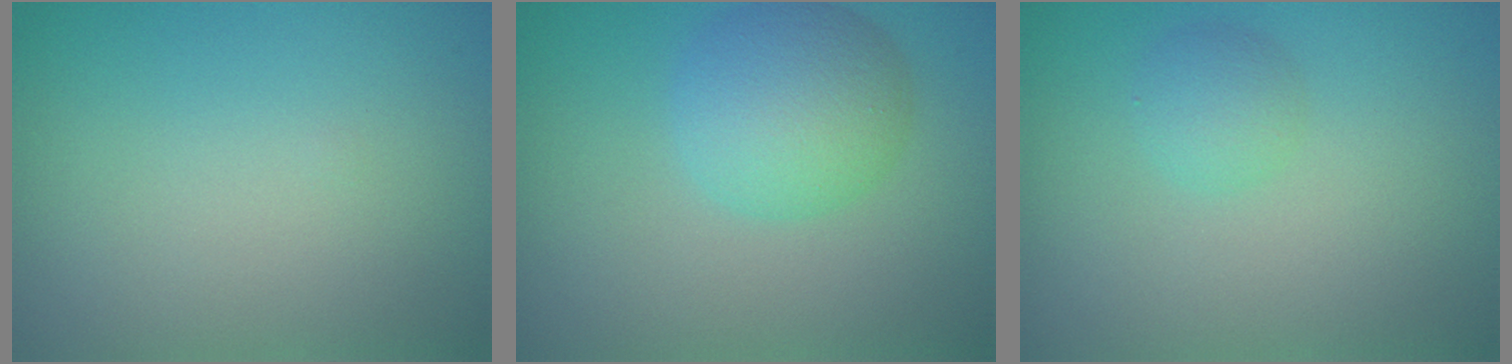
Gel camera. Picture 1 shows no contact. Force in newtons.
{"total": 5.0, "press": 5.0, "slide": 0.2}
{"total": 1.6, "press": 1.6, "slide": 0.0}